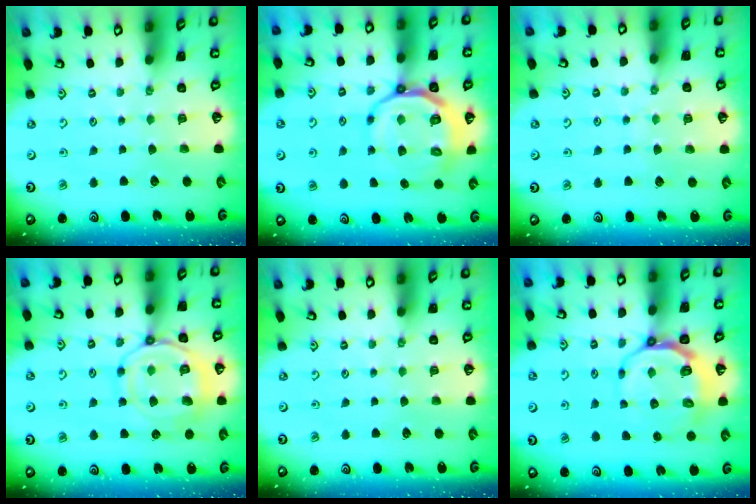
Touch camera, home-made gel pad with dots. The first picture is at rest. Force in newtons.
{"total": 14.3, "press": 13.9, "slide": 3.0}
{"total": 5.9, "press": 5.9, "slide": 0.5}
{"total": 13.9, "press": 13.9, "slide": 1.4}
{"total": 0.0}
{"total": 8.1, "press": 7.4, "slide": 3.4}